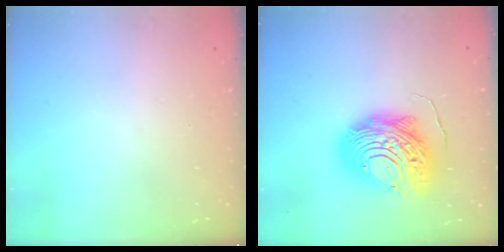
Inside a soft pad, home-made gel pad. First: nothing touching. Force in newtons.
{"total": 17.5, "press": 17.5, "slide": 1.5}